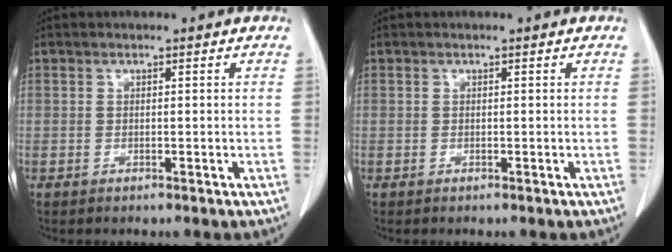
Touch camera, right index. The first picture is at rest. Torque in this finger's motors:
{"motor_torque": [0.00, 0.00, 0.00, 0.00]}